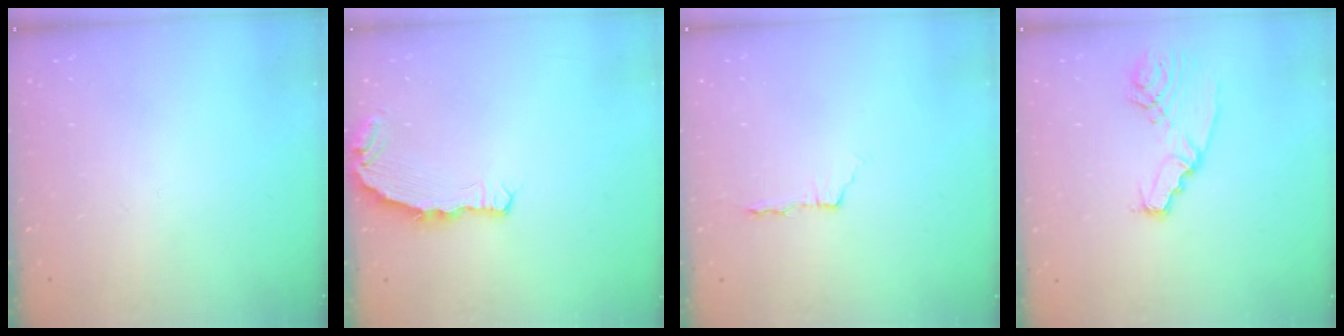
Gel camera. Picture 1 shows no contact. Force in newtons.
{"total": 7.3, "press": 5.6, "slide": 4.7}
{"total": 3.7, "press": 3.7, "slide": 0.5}
{"total": 7.0, "press": 7.0, "slide": 0.6}